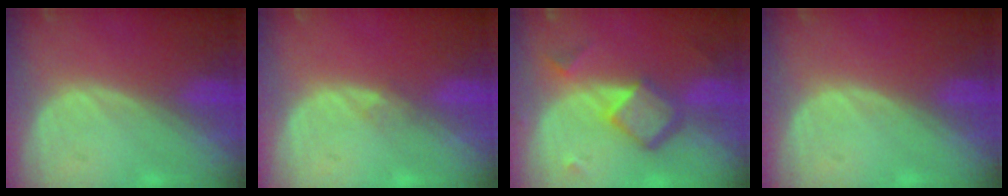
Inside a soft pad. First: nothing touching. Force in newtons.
{"total": 0.8, "press": 0.8, "slide": 0.0}
{"total": 6.7, "press": 5.8, "slide": 3.3}
{"total": 0.0}